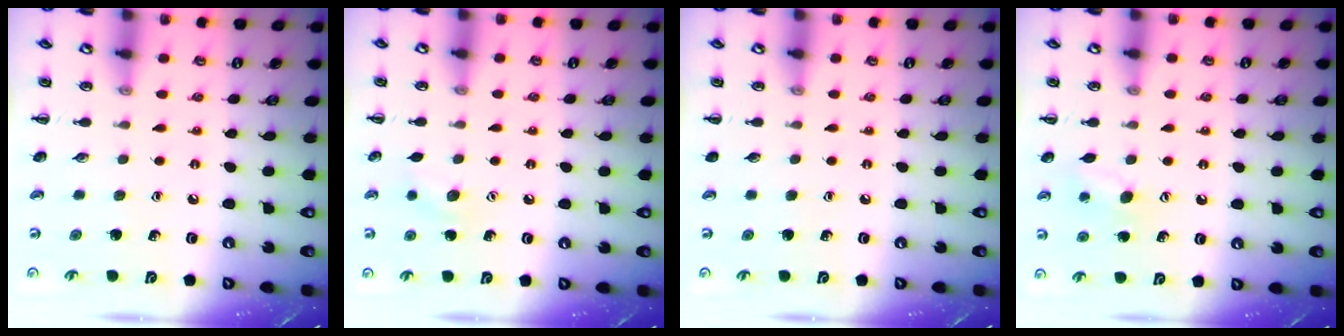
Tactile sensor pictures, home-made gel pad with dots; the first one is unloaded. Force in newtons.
{"total": 6.3, "press": 6.0, "slide": 1.9}
{"total": 0.0}
{"total": 7.6, "press": 7.4, "slide": 1.5}